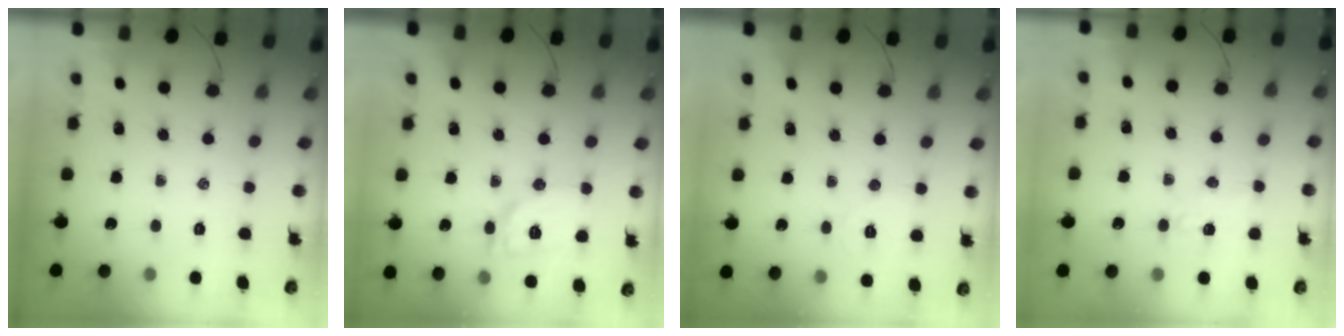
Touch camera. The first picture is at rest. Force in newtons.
{"total": 11.3, "press": 11.3, "slide": 0.7}
{"total": 5.4, "press": 5.3, "slide": 1.0}
{"total": 4.4, "press": 4.3, "slide": 1.1}